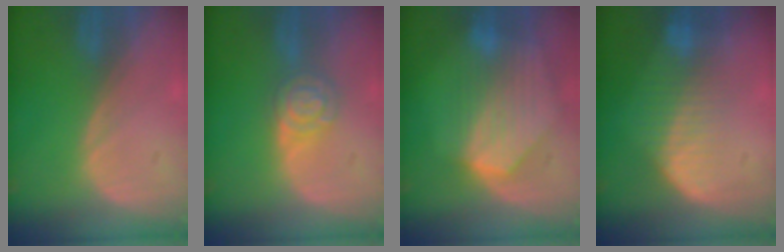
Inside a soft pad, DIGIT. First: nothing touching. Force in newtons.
{"total": 5.4, "press": 5.3, "slide": 0.4}
{"total": 9.2, "press": 8.1, "slide": 4.3}
{"total": 7.8, "press": 6.9, "slide": 3.7}